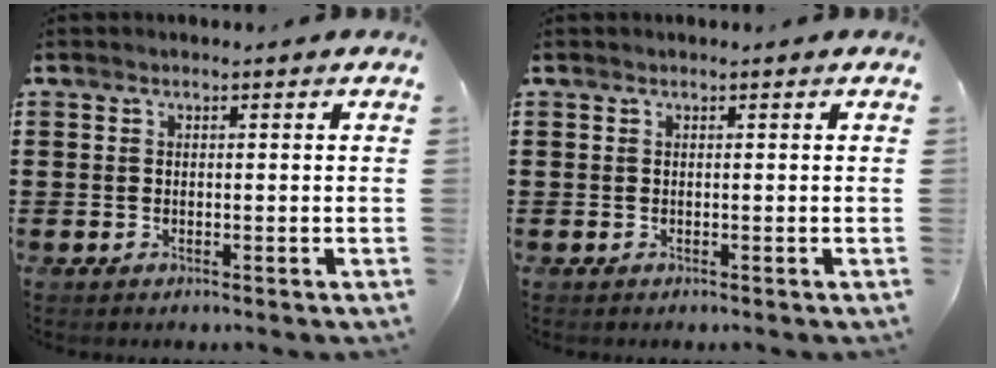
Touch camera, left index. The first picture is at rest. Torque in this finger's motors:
{"motor_torque": [0.00, 0.00, 0.00, 0.00]}